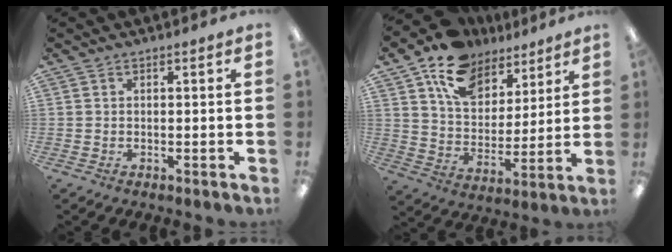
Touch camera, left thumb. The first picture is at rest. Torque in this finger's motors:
{"motor_torque": [-0.07, 0.62, 1.06, -1.71, 0.05]}